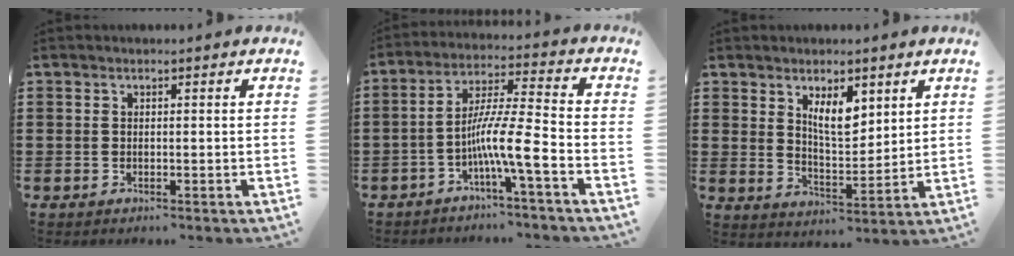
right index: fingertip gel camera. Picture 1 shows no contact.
{"total": 9.6, "force": [-3.9, 0.4, 8.8], "torque": [-0.163, -0.009, -0.073]}
{"total": 6.4, "force": [3.4, 2.4, 4.8], "torque": [-0.085, -0.008, 0.056]}